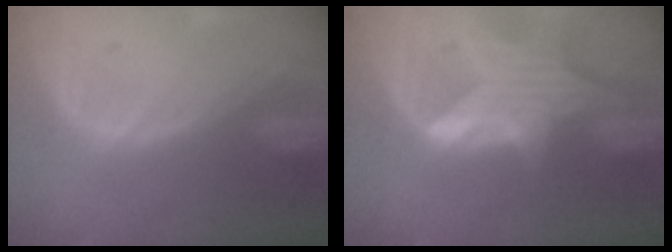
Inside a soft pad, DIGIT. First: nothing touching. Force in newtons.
{"total": 8.0, "press": 7.2, "slide": 3.4}